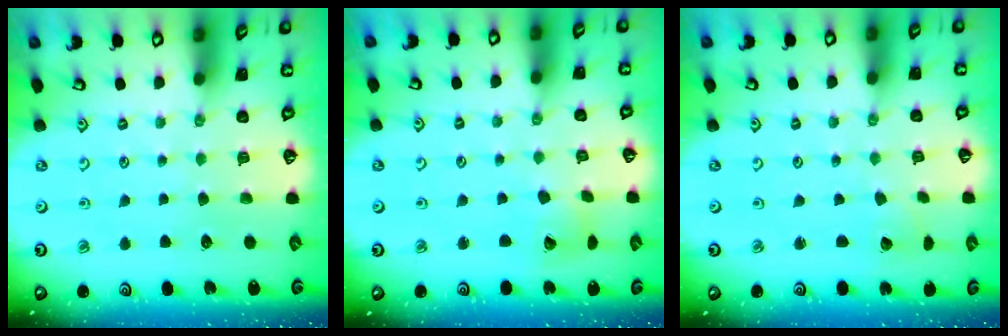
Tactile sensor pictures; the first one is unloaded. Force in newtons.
{"total": 6.4, "press": 6.4, "slide": 0.8}
{"total": 1.4, "press": 1.3, "slide": 0.2}